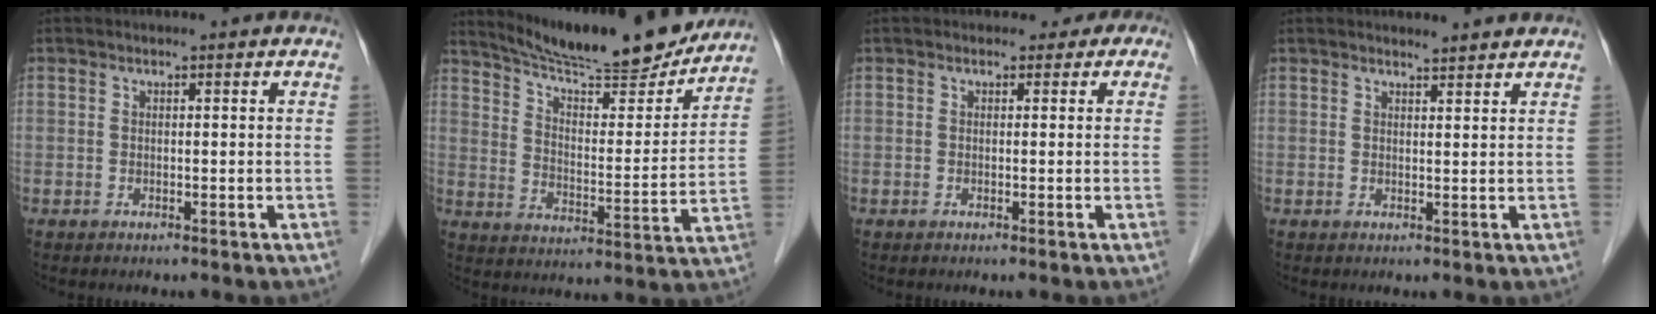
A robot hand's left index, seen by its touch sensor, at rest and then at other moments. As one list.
[{"total": 19.2, "force": [17.6, 2.0, 7.4], "torque": [-0.120, -0.026, 0.255]}, {"total": 1.9, "force": [0.7, 1.7, 0.3], "torque": [0.009, 0.007, -0.005]}, {"total": 2.2, "force": [2.2, 0.1, 0.1], "torque": [-0.010, 0.001, 0.030]}]